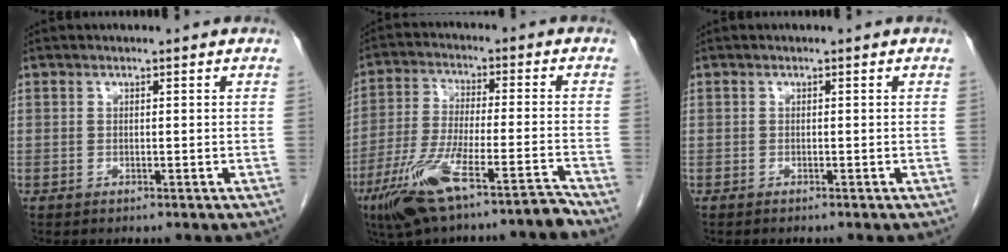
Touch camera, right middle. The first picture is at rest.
{"total": 12.1, "force": [-8.7, 0.5, 8.3], "torque": [-0.157, -0.014, -0.157]}
{"total": 1.0, "force": [-0.9, 0.2, 0.5], "torque": [-0.011, -0.002, -0.008]}